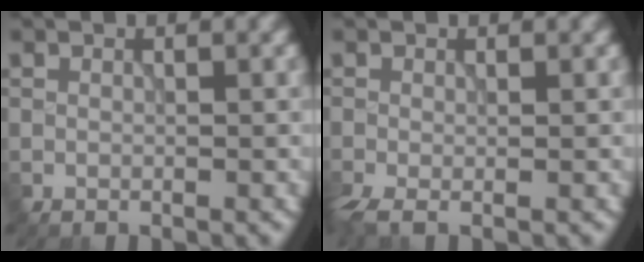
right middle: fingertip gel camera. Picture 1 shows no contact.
{"total": 2.6, "force": [-1.4, 0.7, 2.1], "torque": [-0.049, -0.012, -0.031]}